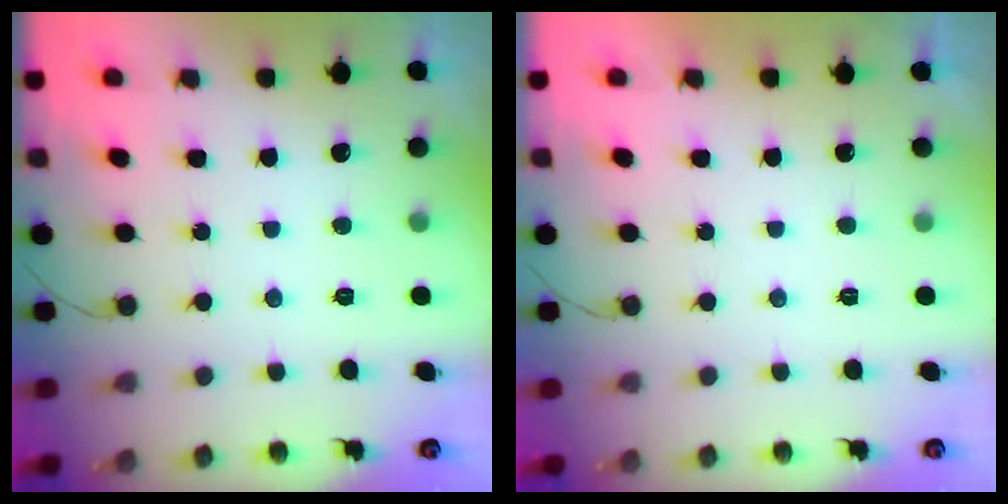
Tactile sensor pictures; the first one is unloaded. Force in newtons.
{"total": 2.3, "press": 2.2, "slide": 0.4}